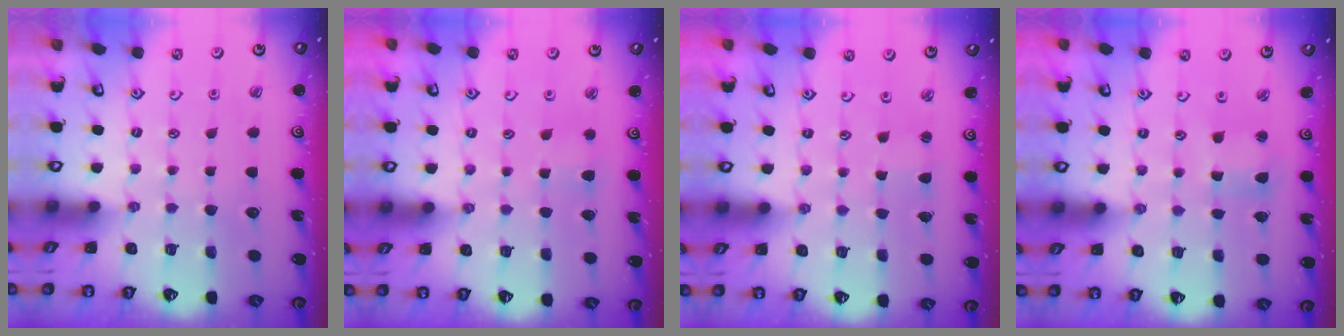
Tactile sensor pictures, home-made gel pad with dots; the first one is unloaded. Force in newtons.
{"total": 2.5, "press": 2.4, "slide": 0.5}
{"total": 1.8, "press": 1.8, "slide": 0.2}
{"total": 3.2, "press": 3.2, "slide": 0.2}